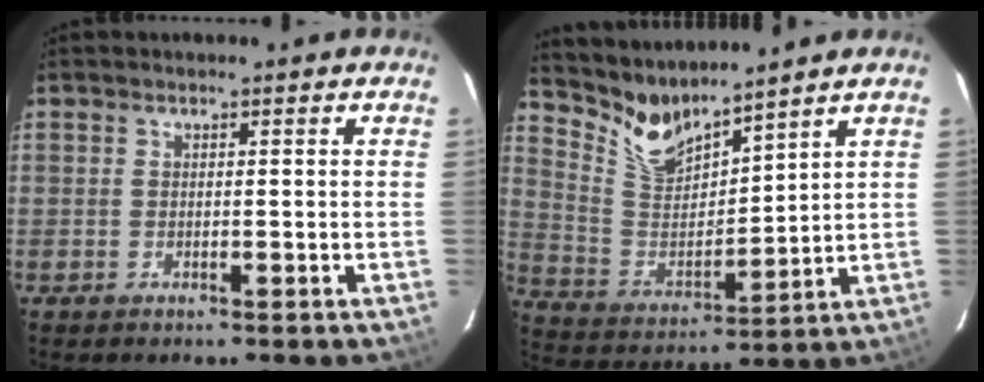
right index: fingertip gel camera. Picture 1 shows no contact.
{"total": 9.5, "force": [8.7, 1.8, 3.2], "torque": [-0.076, -0.015, 0.182]}